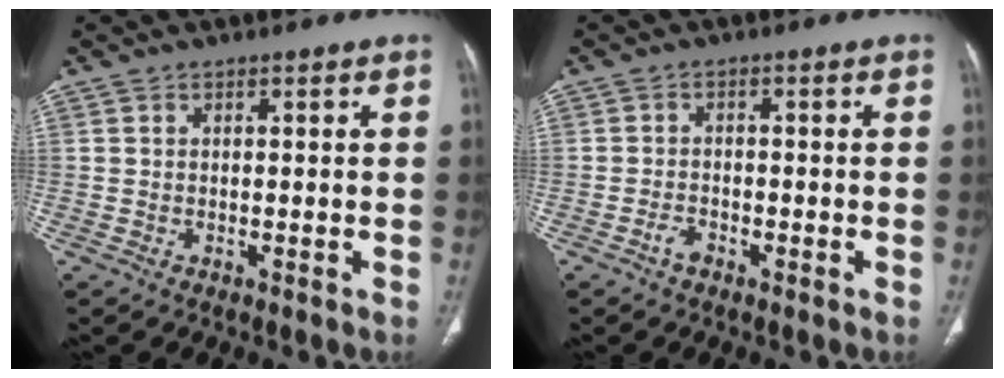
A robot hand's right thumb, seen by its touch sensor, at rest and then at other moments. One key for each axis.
{"total": 2.0, "fx": -1.3, "fy": 1.0, "fz": 1.0, "tx": -0.021, "ty": 0.009, "tz": -0.027}